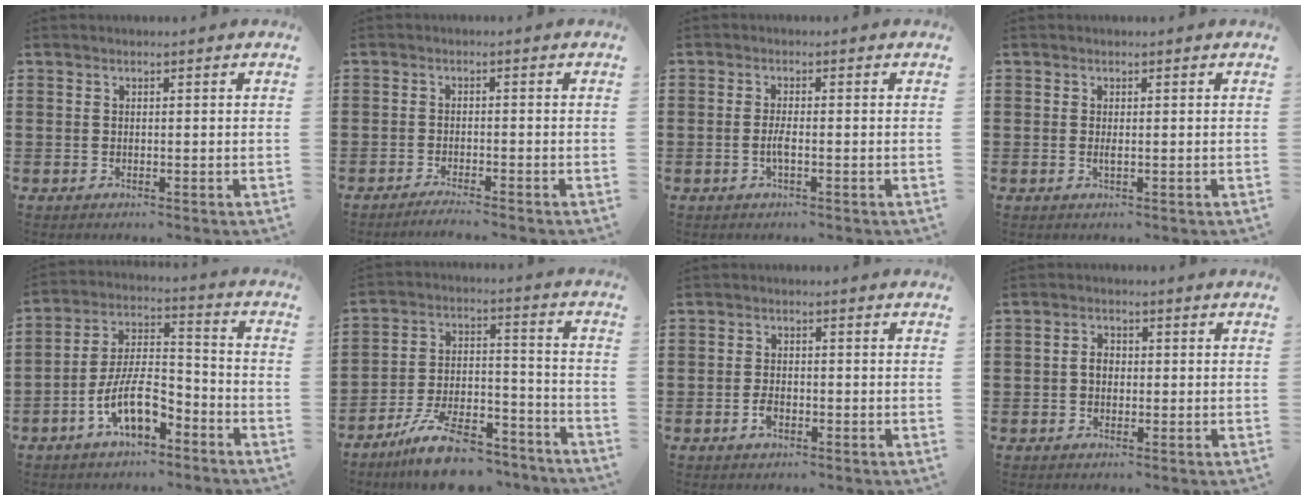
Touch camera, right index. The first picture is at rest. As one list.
[{"total": 2.0, "force": [-1.9, -0.3, 0.5], "torque": [-0.008, -0.001, -0.037]}, {"total": 2.3, "force": [-0.8, 0.2, 2.2], "torque": [-0.055, -0.007, -0.018]}, {"total": 0.8, "force": [-0.1, 0.0, 0.8], "torque": [-0.015, -0.004, 0.000]}, {"total": 10.5, "force": [-5.6, 4.5, 7.6], "torque": [-0.161, 0.007, -0.104]}, {"total": 11.6, "force": [-9.4, 2.9, 6.1], "torque": [-0.111, 0.039, -0.178]}, {"total": 2.2, "force": [-1.1, 1.1, 1.5], "torque": [-0.037, -0.002, -0.022]}, {"total": 1.9, "force": [-0.2, 1.2, 1.5], "torque": [-0.028, 0.004, -0.005]}]